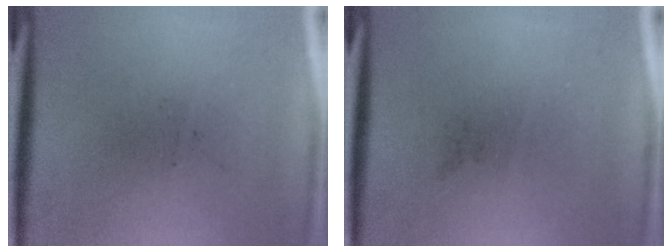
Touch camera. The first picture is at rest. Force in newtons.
{"total": 0.0}